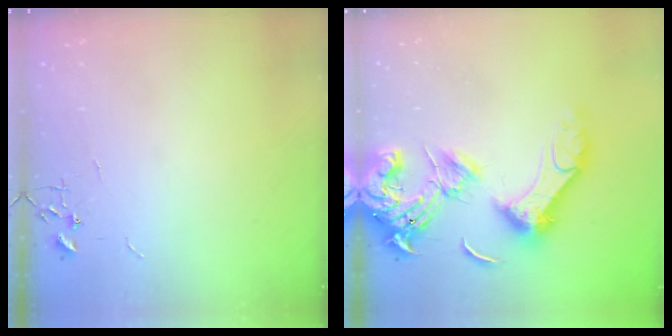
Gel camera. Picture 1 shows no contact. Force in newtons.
{"total": 20.7, "press": 20.5, "slide": 2.6}